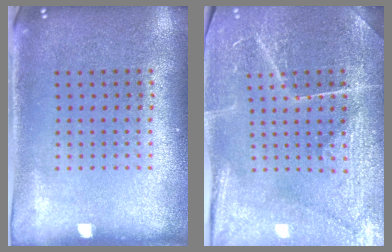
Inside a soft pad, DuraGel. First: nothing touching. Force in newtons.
{"total": 4.1, "press": 3.9, "slide": 1.3}